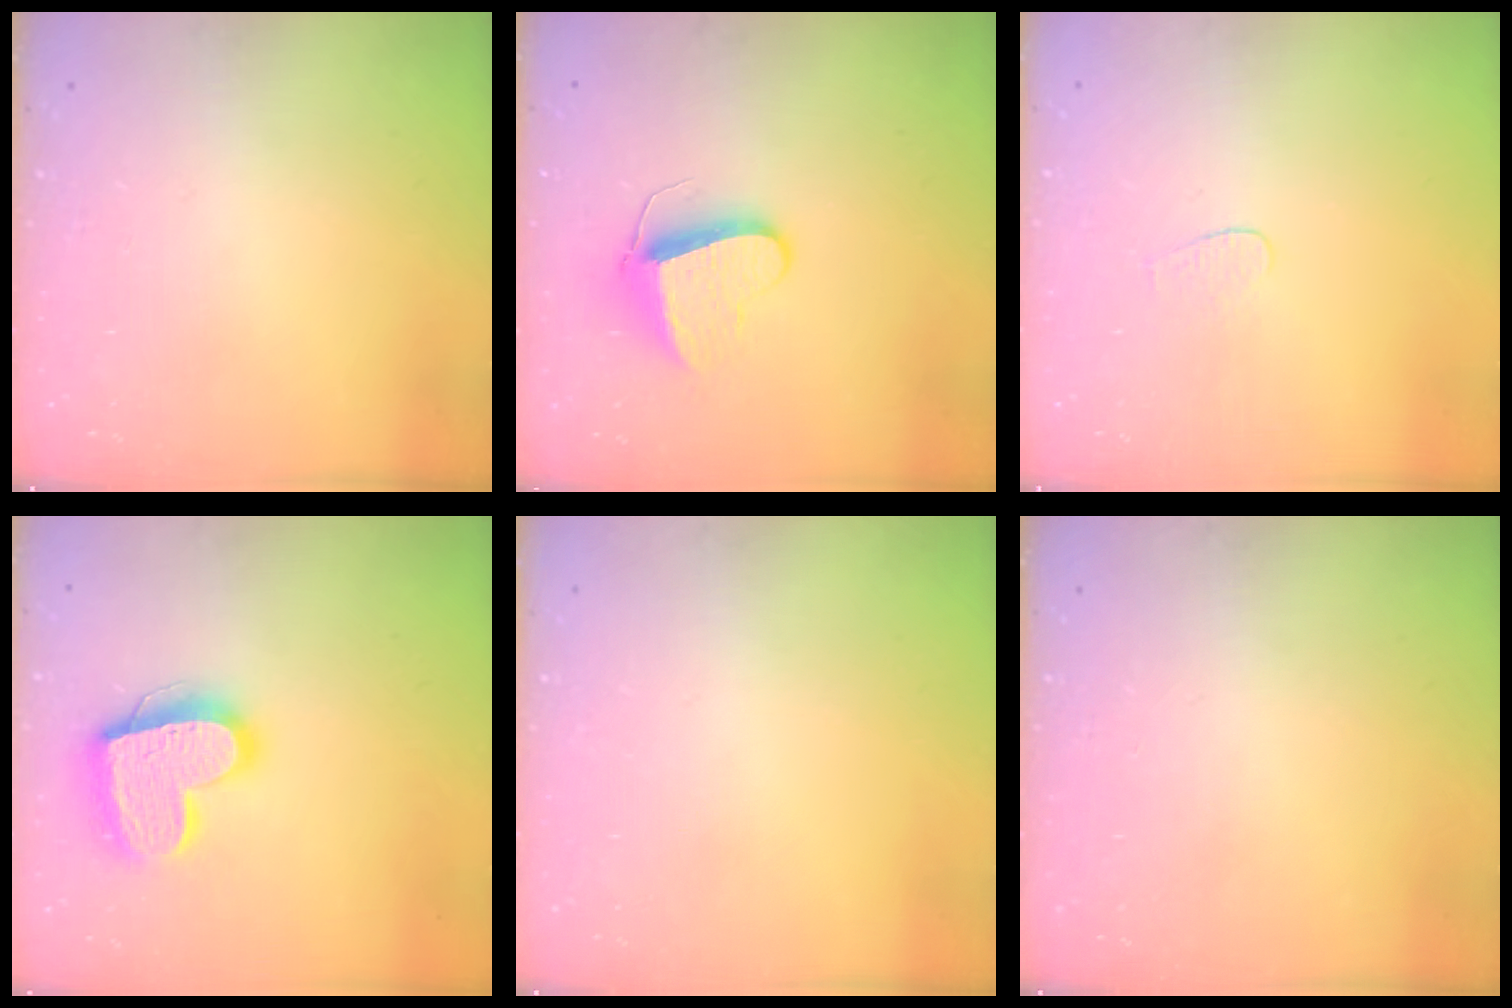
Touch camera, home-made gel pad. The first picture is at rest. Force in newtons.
{"total": 10.3, "press": 10.2, "slide": 0.9}
{"total": 3.5, "press": 3.5, "slide": 0.3}
{"total": 17.5, "press": 17.4, "slide": 1.6}
{"total": 0.0}
{"total": 0.0}